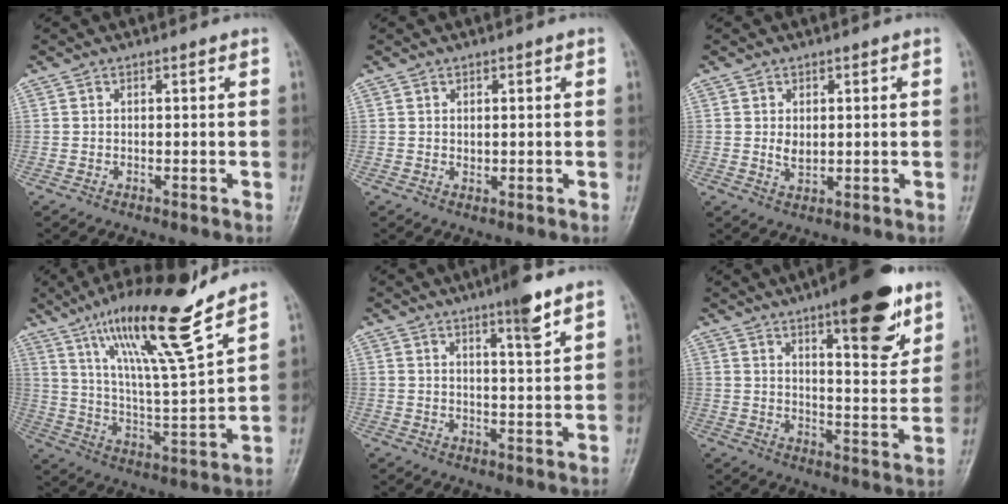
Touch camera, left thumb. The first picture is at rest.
{"total": 1.0, "force": [0.3, 0.8, 0.6], "torque": [-0.004, -0.002, 0.005]}
{"total": 2.8, "force": [0.4, 2.0, 2.0], "torque": [-0.023, -0.007, 0.011]}
{"total": 18.5, "force": [12.8, 1.5, 13.3], "torque": [-0.216, -0.066, 0.223]}
{"total": 6.0, "force": [4.0, 0.5, 4.5], "torque": [-0.066, -0.025, 0.061]}
{"total": 16.3, "force": [9.6, 4.9, 12.3], "torque": [-0.138, -0.051, 0.137]}